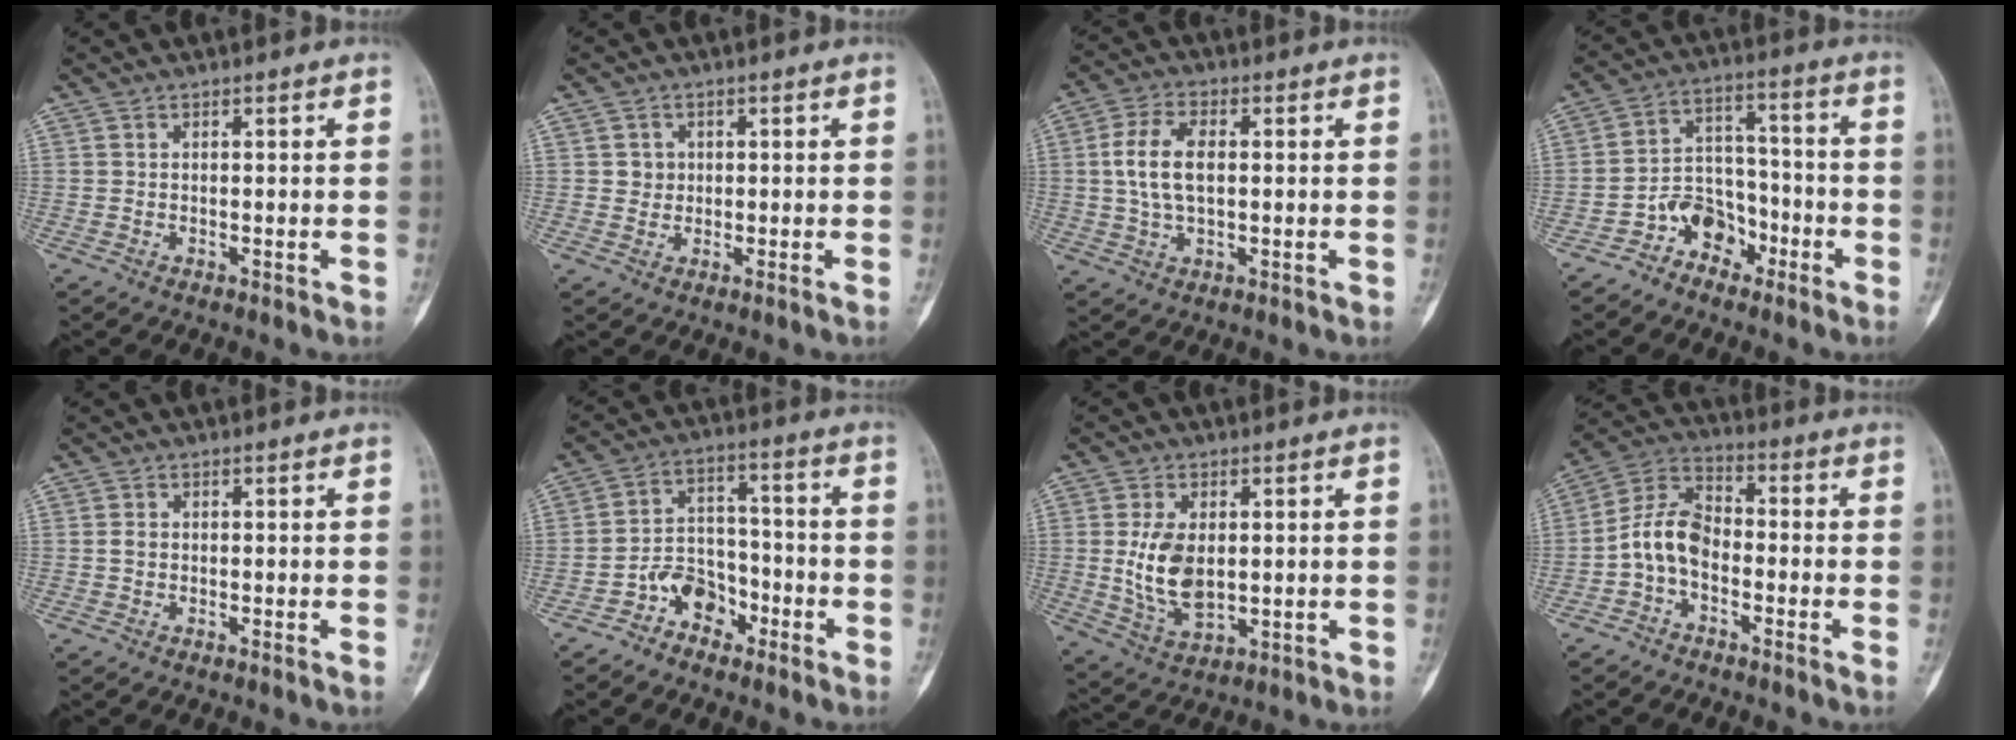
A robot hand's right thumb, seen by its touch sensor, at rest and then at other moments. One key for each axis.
{"total": 1.9, "fx": 0.3, "fy": 1.8, "fz": 0.7, "tx": -0.001, "ty": 0.002, "tz": 0.002}
{"total": 8.5, "fx": 0.8, "fy": 4.6, "fz": 7.1, "tx": -0.140, "ty": 0.011, "tz": 0.015}
{"total": 8.6, "fx": -5.2, "fy": 6.0, "fz": 3.3, "tx": -0.024, "ty": 0.067, "tz": -0.100}
{"total": 1.0, "fx": -0.2, "fy": 0.6, "fz": 0.8, "tx": -0.019, "ty": -0.001, "tz": -0.006}
{"total": 8.1, "fx": -4.7, "fy": 5.6, "fz": 3.5, "tx": -0.033, "ty": 0.056, "tz": -0.091}
{"total": 10.2, "fx": 0.6, "fy": 6.1, "fz": 8.1, "tx": -0.149, "ty": -0.012, "tz": 0.025}
{"total": 7.6, "fx": -2.4, "fy": 3.3, "fz": 6.3, "tx": -0.132, "ty": 0.035, "tz": -0.062}